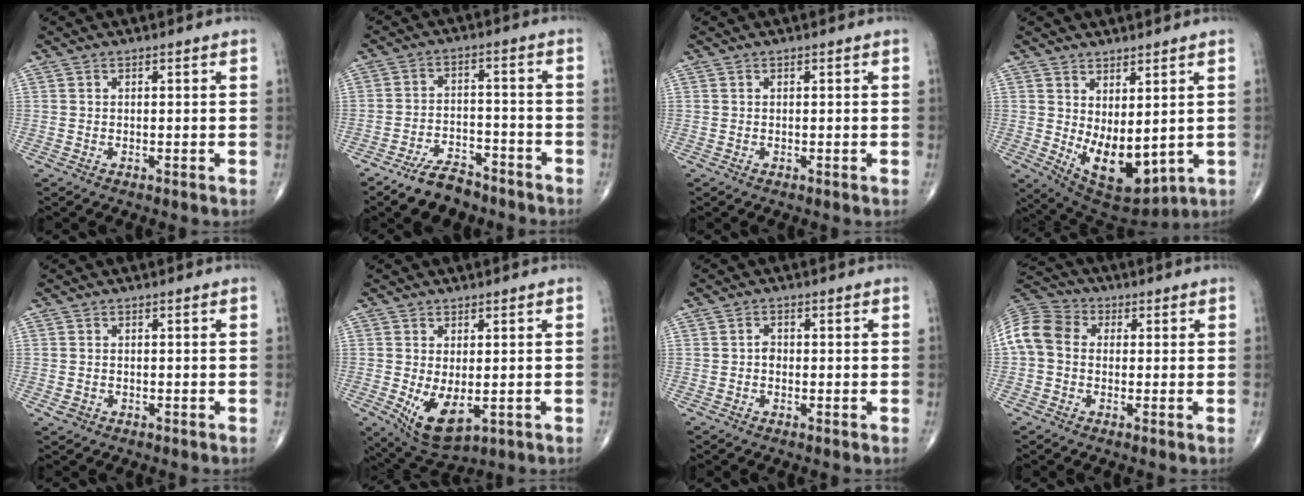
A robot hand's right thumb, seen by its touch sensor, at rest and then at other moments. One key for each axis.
{"total": 8.2, "fx": -6.5, "fy": 3.8, "fz": 3.3, "tx": -0.046, "ty": 0.046, "tz": -0.111}
{"total": 0.0}
{"total": 11.5, "fx": 0.3, "fy": 5.6, "fz": 10.0, "tx": -0.140, "ty": -0.029, "tz": 0.034}
{"total": 1.3, "fx": -0.4, "fy": 1.1, "fz": 0.6, "tx": -0.011, "ty": 0.004, "tz": -0.003}
{"total": 8.1, "fx": -1.5, "fy": 4.1, "fz": 6.9, "tx": -0.115, "ty": -0.019, "tz": -0.007}
{"total": 1.3, "fx": -0.2, "fy": 1.0, "fz": 0.8, "tx": -0.006, "ty": 0.004, "tz": -0.007}
{"total": 9.4, "fx": 0.4, "fy": 7.5, "fz": 5.6, "tx": -0.109, "ty": 0.031, "tz": -0.005}